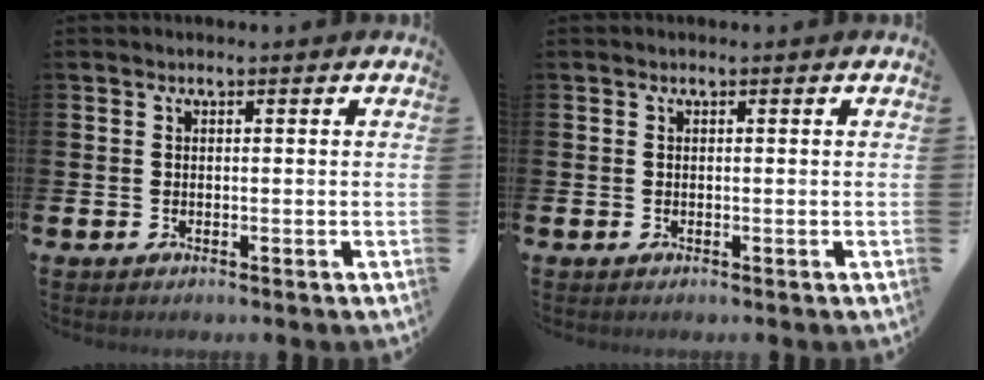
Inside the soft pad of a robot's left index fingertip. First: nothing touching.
{"total": 0.0}